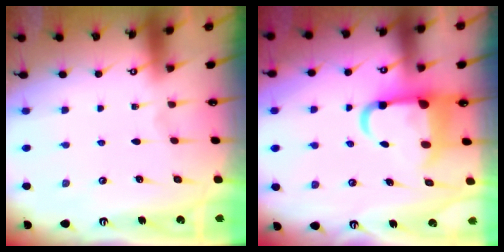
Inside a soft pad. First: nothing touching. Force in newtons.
{"total": 9.4, "press": 9.0, "slide": 2.8}